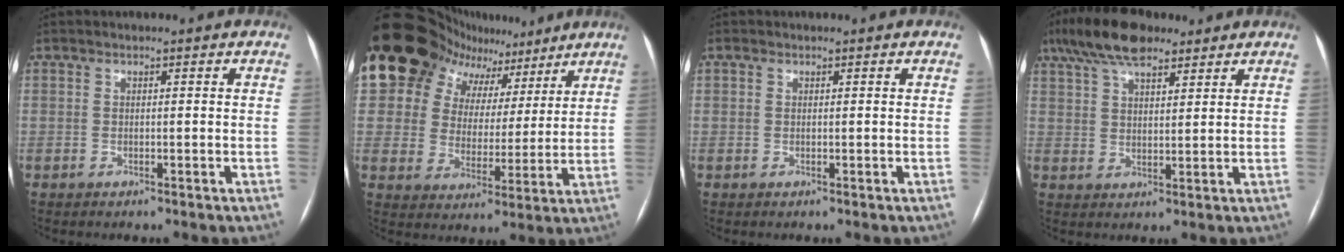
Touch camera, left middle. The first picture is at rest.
{"total": 15.9, "force": [10.9, 10.4, 5.0], "torque": [-0.097, 0.048, 0.166]}
{"total": 1.5, "force": [-0.5, -1.1, -0.8], "torque": [0.016, 0.001, -0.007]}
{"total": 10.6, "force": [7.6, 3.6, 6.4], "torque": [-0.125, 0.031, 0.137]}